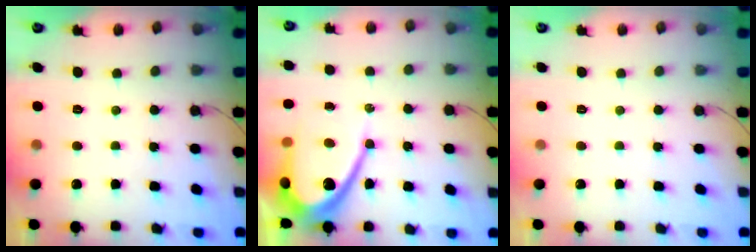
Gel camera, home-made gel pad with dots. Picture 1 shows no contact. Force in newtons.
{"total": 14.8, "press": 14.8, "slide": 1.0}
{"total": 0.0}